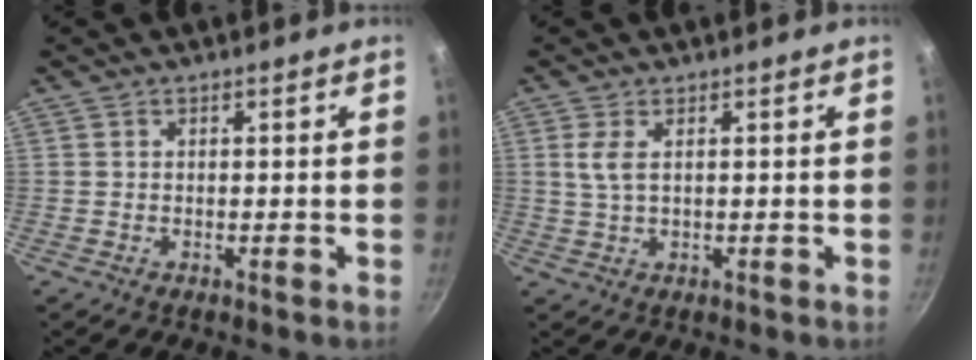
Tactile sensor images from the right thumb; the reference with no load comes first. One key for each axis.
{"total": 3.3, "fx": 1.0, "fy": 1.5, "fz": 2.8, "tx": -0.060, "ty": -0.005, "tz": 0.021}